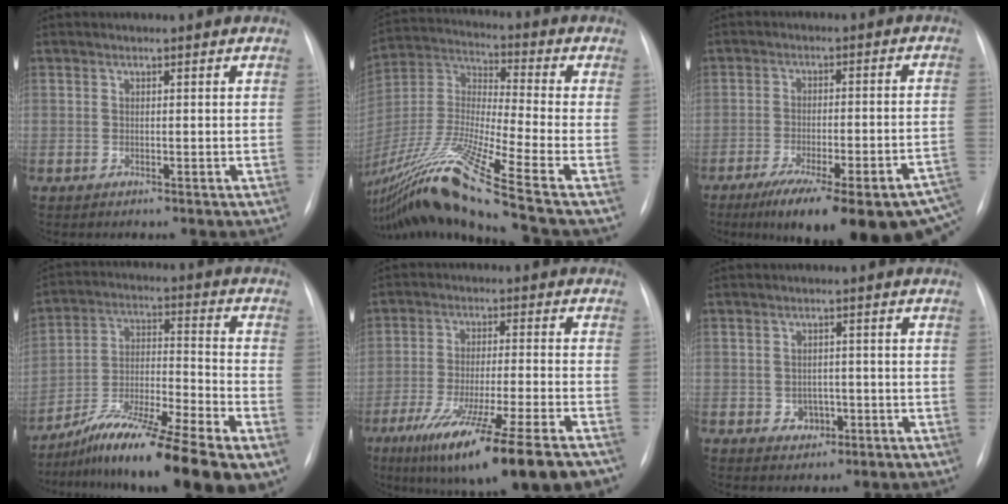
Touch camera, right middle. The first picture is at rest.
{"total": 22.5, "force": [-15.6, -0.8, 16.2], "torque": [-0.350, -0.037, -0.296]}
{"total": 23.5, "force": [-15.6, 4.2, 17.0], "torque": [-0.183, -0.007, -0.212]}
{"total": 18.1, "force": [-12.1, 2.0, 13.3], "torque": [-0.209, -0.012, -0.207]}
{"total": 19.5, "force": [-12.9, 1.0, 14.6], "torque": [-0.199, -0.049, -0.205]}
{"total": 2.9, "force": [-1.0, 2.5, 1.3], "torque": [-0.011, 0.007, -0.006]}